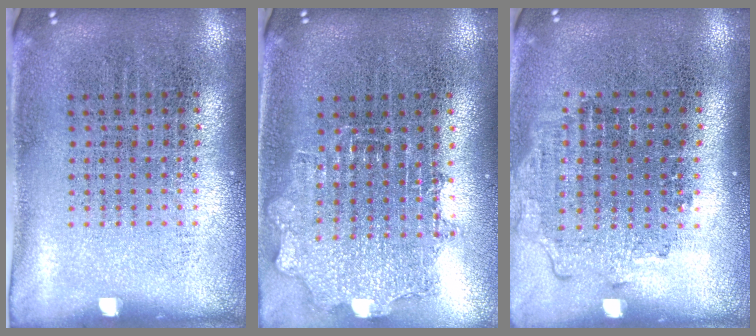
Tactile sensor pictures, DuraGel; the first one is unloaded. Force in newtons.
{"total": 1.3, "press": 1.1, "slide": 0.6}
{"total": 1.2, "press": 1.1, "slide": 0.5}